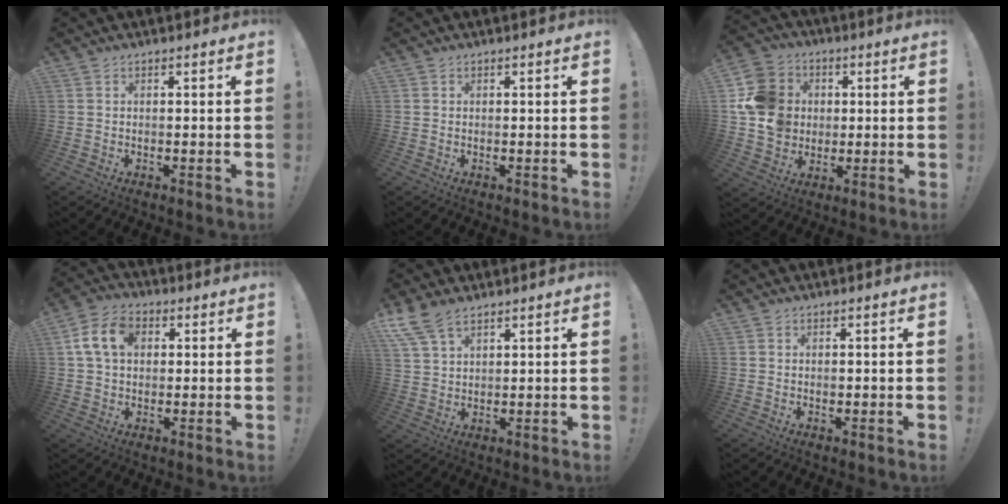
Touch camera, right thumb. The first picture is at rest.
{"total": 0.0}
{"total": 15.6, "force": [1.6, 13.9, 6.8], "torque": [-0.118, 0.008, 0.040]}
{"total": 10.9, "force": [2.8, 7.7, 7.2], "torque": [-0.124, 0.014, 0.055]}
{"total": 8.5, "force": [6.0, 3.8, 4.6], "torque": [-0.091, -0.018, 0.120]}
{"total": 0.5, "force": [-0.2, 0.4, 0.3], "torque": [-0.008, 0.002, -0.002]}